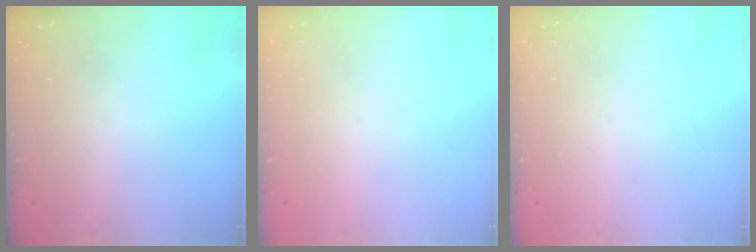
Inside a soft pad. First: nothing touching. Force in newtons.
{"total": 0.0}
{"total": 0.0}